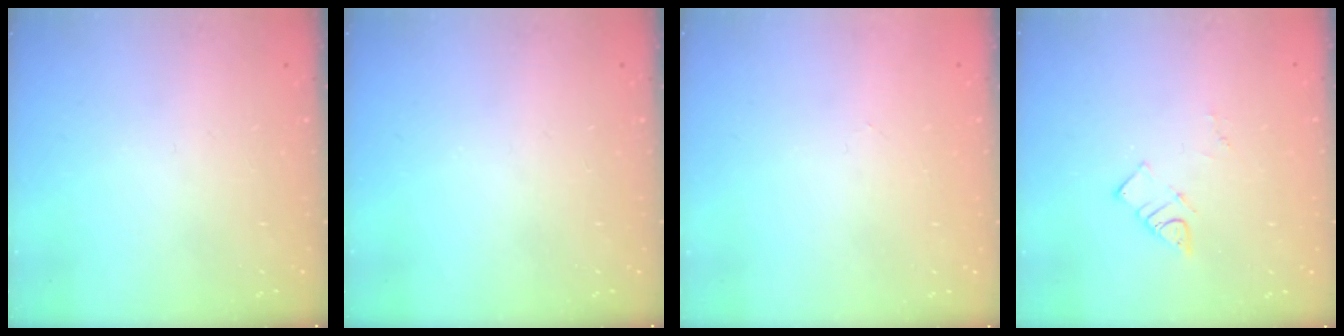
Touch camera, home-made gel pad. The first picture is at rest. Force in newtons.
{"total": 0.0}
{"total": 0.0}
{"total": 3.2, "press": 3.2, "slide": 0.2}